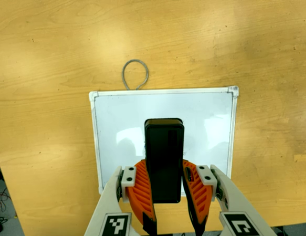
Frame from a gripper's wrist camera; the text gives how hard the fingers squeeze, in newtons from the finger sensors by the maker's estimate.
{"total": 8.0, "left": 6.1, "right": 9.9}